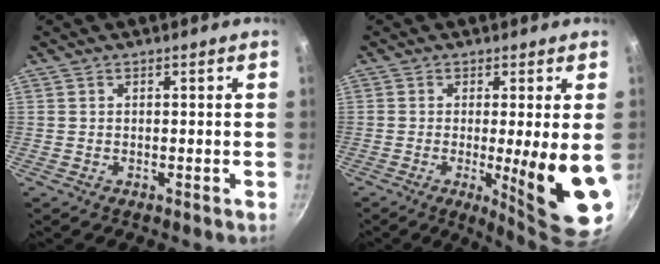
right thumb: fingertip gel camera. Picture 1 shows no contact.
{"total": 13.1, "force": [-1.6, 1.6, 12.9], "torque": [-0.175, -0.024, -0.016]}